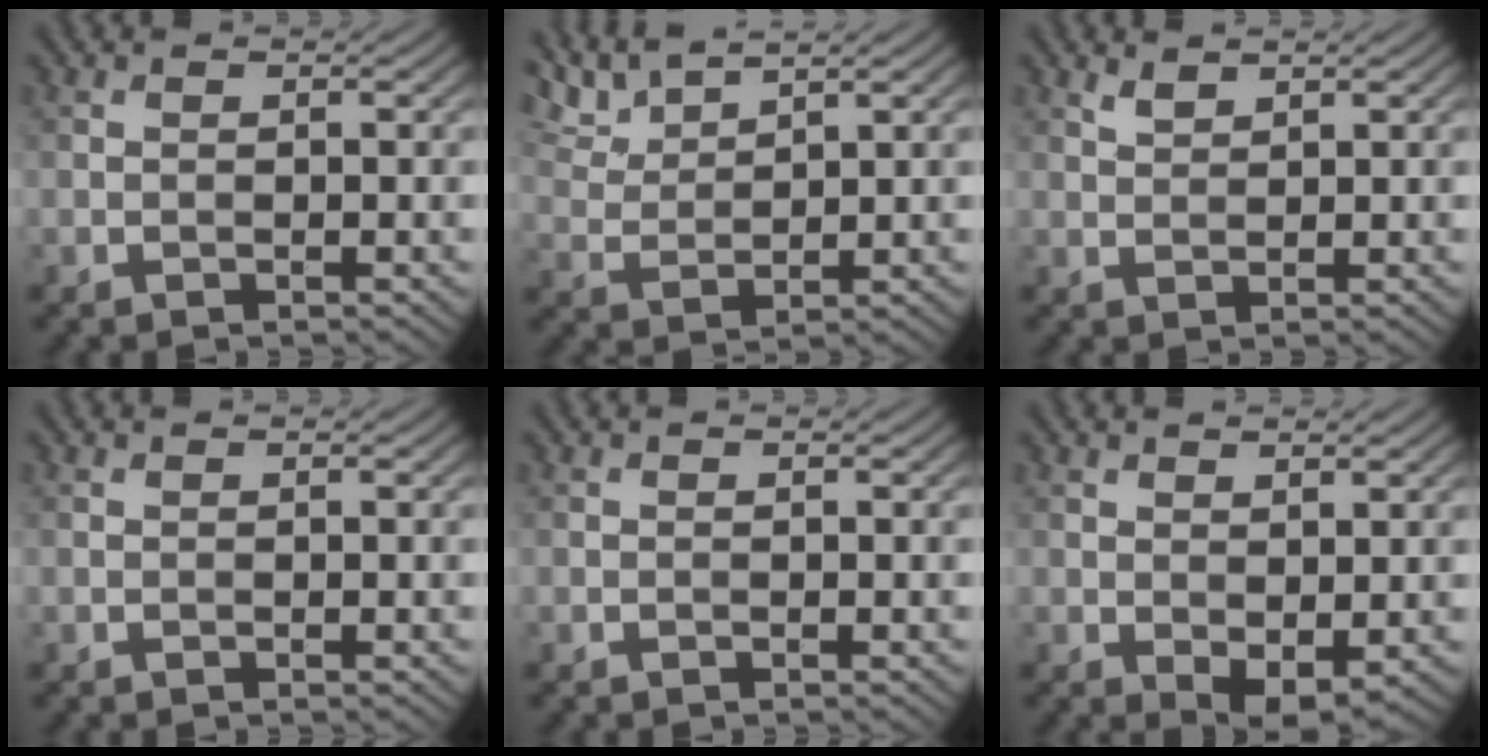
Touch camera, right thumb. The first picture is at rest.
{"total": 4.7, "force": [3.9, 0.9, 2.5], "torque": [-0.070, 0.009, 0.086]}
{"total": 1.6, "force": [1.3, 0.4, 0.7], "torque": [-0.022, 0.000, 0.029]}
{"total": 0.0}
{"total": 0.0}
{"total": 3.1, "force": [0.1, 1.6, 2.6], "torque": [-0.051, -0.007, 0.009]}